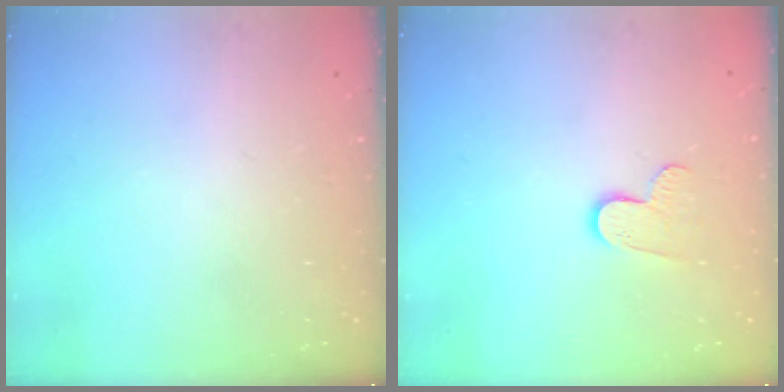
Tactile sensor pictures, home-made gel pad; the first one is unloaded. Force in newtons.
{"total": 6.9, "press": 6.9, "slide": 0.2}